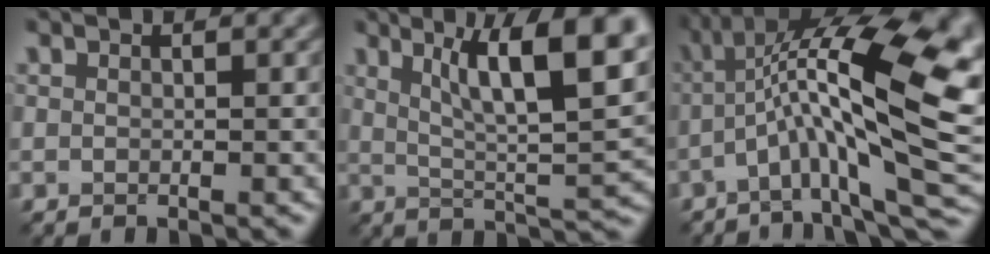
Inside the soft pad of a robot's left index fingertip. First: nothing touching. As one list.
[{"total": 11.0, "force": [4.7, 2.8, 9.6], "torque": [-0.135, 0.002, 0.080]}, {"total": 15.6, "force": [-1.6, 4.1, 15.0], "torque": [-0.258, 0.024, -0.021]}]